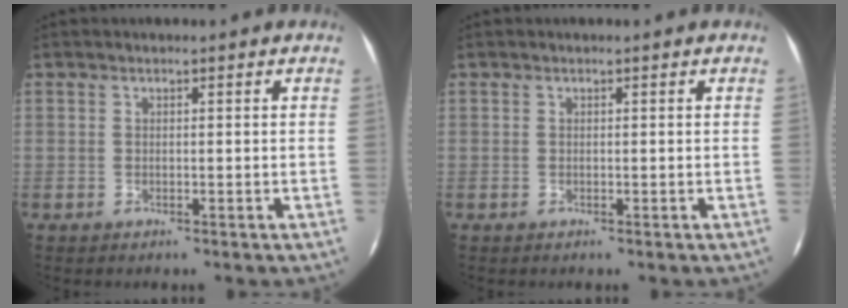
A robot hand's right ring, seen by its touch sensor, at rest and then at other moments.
{"total": 0.0}